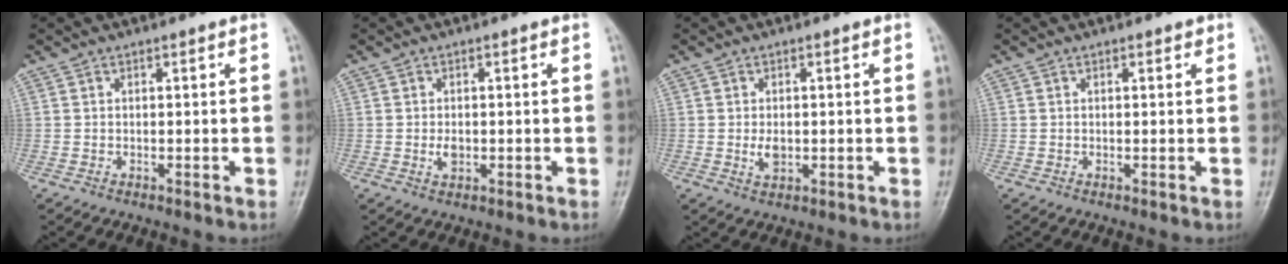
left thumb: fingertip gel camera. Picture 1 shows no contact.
{"total": 1.8, "force": [-0.3, 1.2, 1.3], "torque": [-0.020, 0.000, -0.005]}
{"total": 2.8, "force": [-0.2, 1.8, 2.2], "torque": [-0.035, -0.004, 0.000]}
{"total": 1.0, "force": [0.5, 0.5, 0.7], "torque": [-0.007, 0.000, 0.005]}